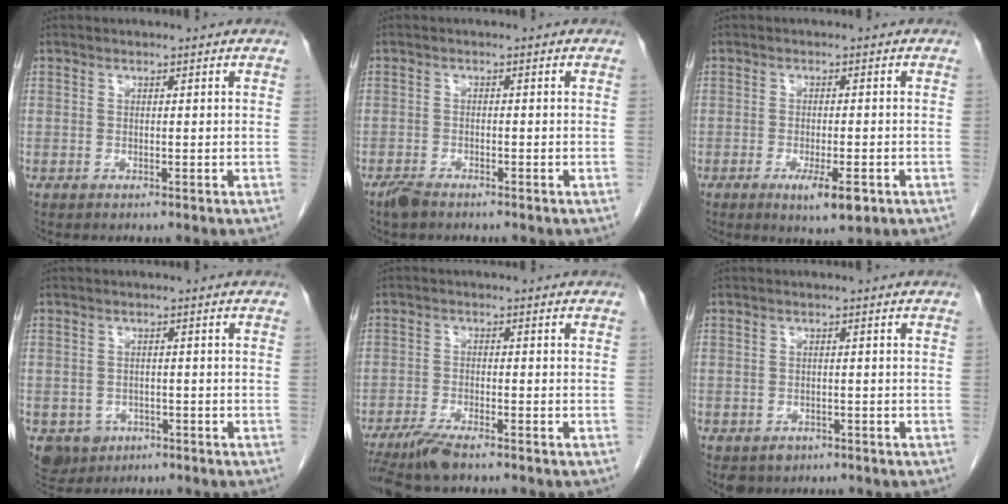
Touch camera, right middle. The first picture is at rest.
{"total": 2.3, "force": [-1.9, 0.7, 1.1], "torque": [-0.027, -0.004, -0.033]}
{"total": 5.1, "force": [-2.5, 1.1, 4.4], "torque": [-0.070, -0.008, -0.032]}
{"total": 4.4, "force": [-2.1, 3.7, 1.0], "torque": [-0.013, 0.003, -0.027]}
{"total": 5.2, "force": [-4.2, 0.4, 3.0], "torque": [-0.056, -0.014, -0.078]}
{"total": 2.9, "force": [-1.7, 2.2, 0.7], "torque": [-0.009, 0.000, -0.020]}